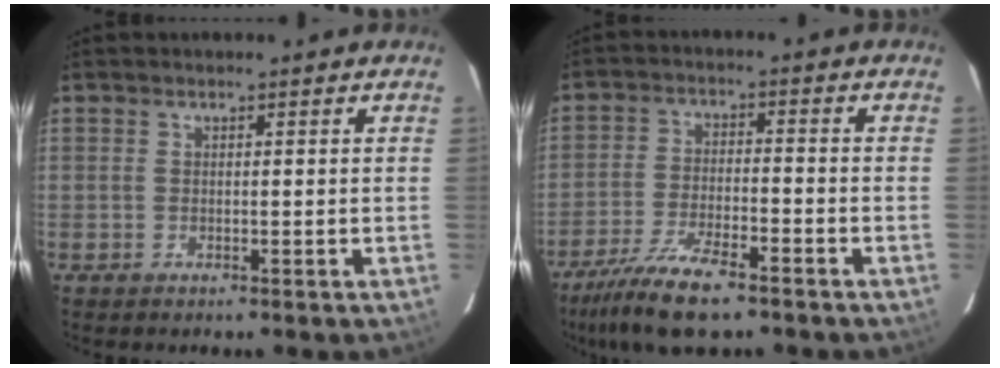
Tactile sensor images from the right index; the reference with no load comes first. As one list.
[{"total": 10.0, "force": [-7.6, 1.4, 6.3], "torque": [-0.118, -0.025, -0.134]}]